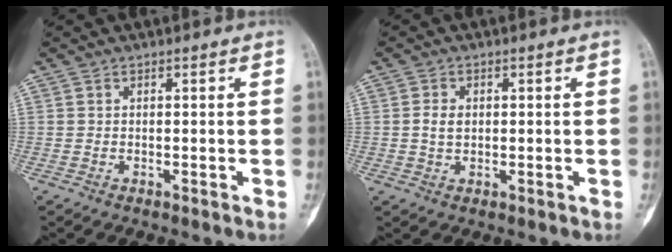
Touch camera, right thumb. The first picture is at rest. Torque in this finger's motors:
{"motor_torque": [0.11, 0.10, 0.21, -0.19, 0.02]}